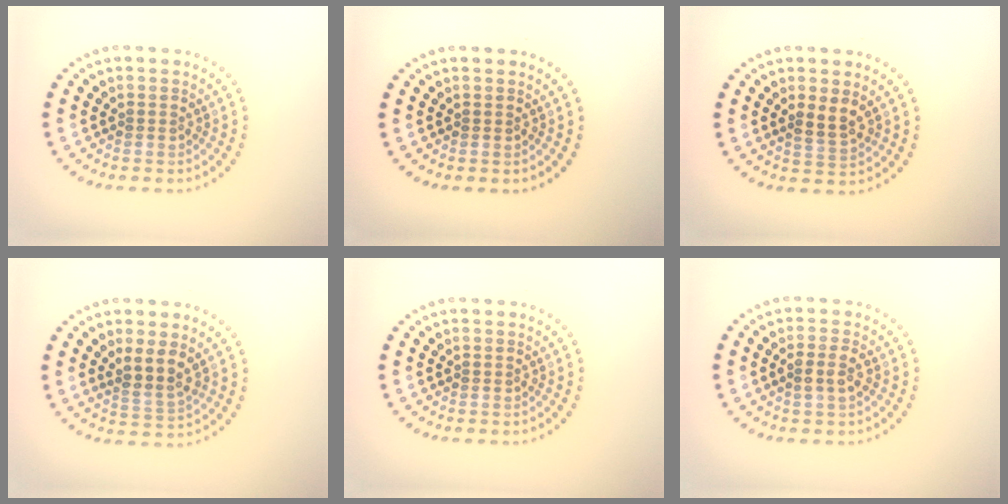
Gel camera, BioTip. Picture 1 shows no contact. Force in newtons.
{"total": 0.0}
{"total": 2.0, "press": 1.8, "slide": 0.7}
{"total": 2.7, "press": 2.2, "slide": 1.5}
{"total": 0.0}
{"total": 1.8, "press": 1.8, "slide": 0.2}